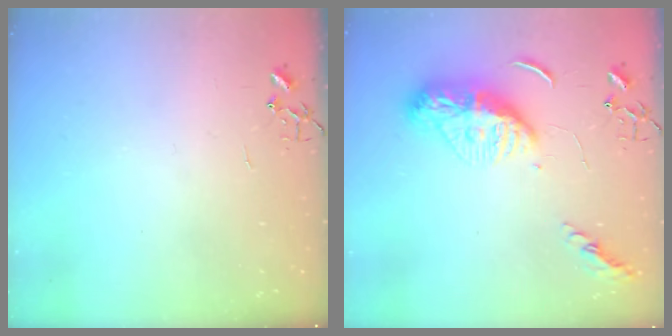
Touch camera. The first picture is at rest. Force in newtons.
{"total": 13.0, "press": 13.0, "slide": 1.2}